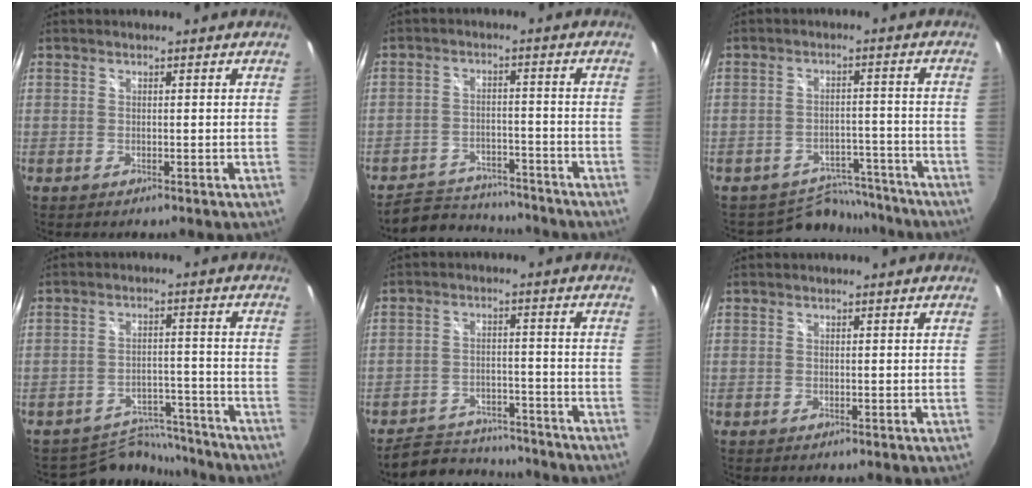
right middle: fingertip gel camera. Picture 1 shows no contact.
{"total": 11.1, "force": [-10.2, 3.5, 2.7], "torque": [-0.074, 0.013, -0.147]}
{"total": 9.1, "force": [-8.4, 3.5, -0.4], "torque": [0.002, 0.027, -0.116]}
{"total": 9.4, "force": [-8.9, 2.8, -0.2], "torque": [-0.007, 0.018, -0.132]}
{"total": 12.5, "force": [-11.3, 4.2, 3.3], "torque": [-0.086, 0.016, -0.157]}
{"total": 0.0}